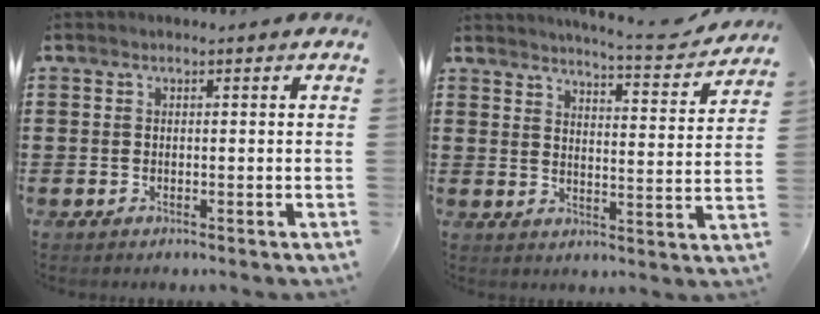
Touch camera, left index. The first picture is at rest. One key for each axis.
{"total": 5.3, "fx": 5.0, "fy": -0.5, "fz": 1.7, "tx": -0.040, "ty": -0.039, "tz": 0.080}